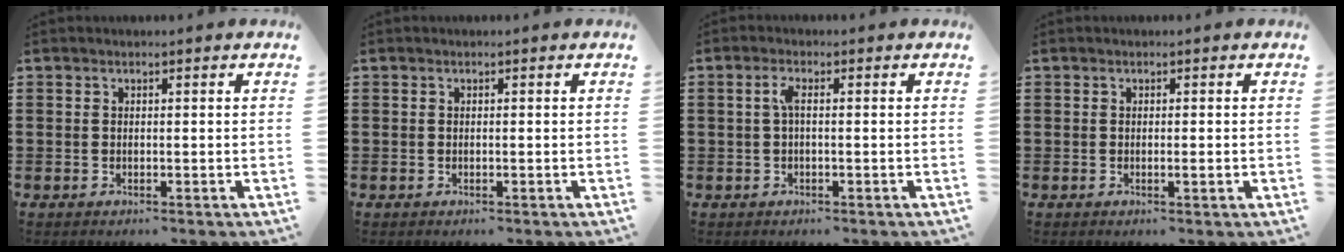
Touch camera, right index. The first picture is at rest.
{"total": 0.0}
{"total": 2.2, "force": [-0.1, 0.5, 2.1], "torque": [-0.041, 0.003, -0.003]}
{"total": 1.2, "force": [-0.3, -0.1, 1.1], "torque": [-0.018, -0.007, -0.004]}